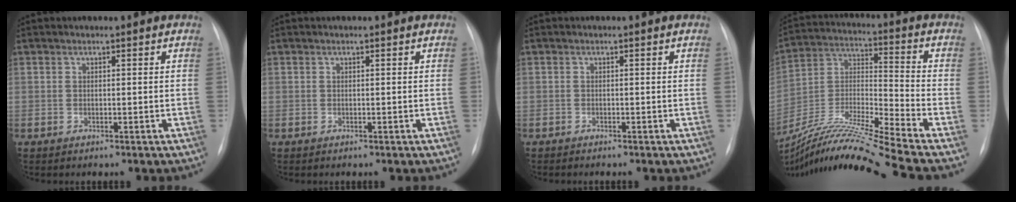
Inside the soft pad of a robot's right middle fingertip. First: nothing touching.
{"total": 0.0}
{"total": 0.6, "force": [-0.5, 0.0, 0.2], "torque": [-0.004, -0.001, -0.010]}
{"total": 20.5, "force": [-17.3, -2.2, 10.7], "torque": [-0.239, -0.019, -0.320]}